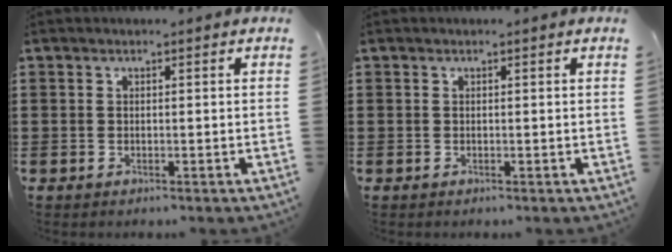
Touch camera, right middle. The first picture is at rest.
{"total": 0.0}